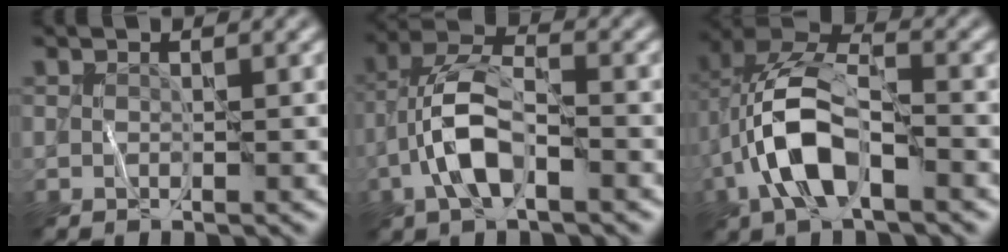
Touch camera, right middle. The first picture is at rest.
{"total": 5.8, "force": [-2.1, 2.4, 4.8], "torque": [-0.096, 0.011, -0.044]}
{"total": 8.3, "force": [-2.7, 3.9, 6.8], "torque": [-0.144, 0.013, -0.056]}